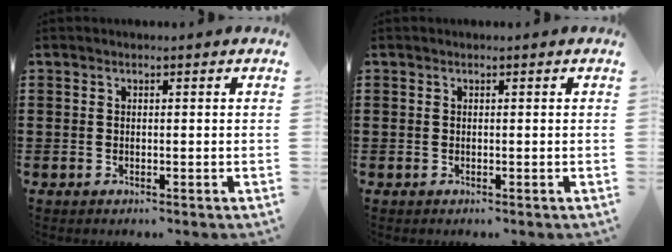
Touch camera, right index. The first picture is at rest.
{"total": 0.0}